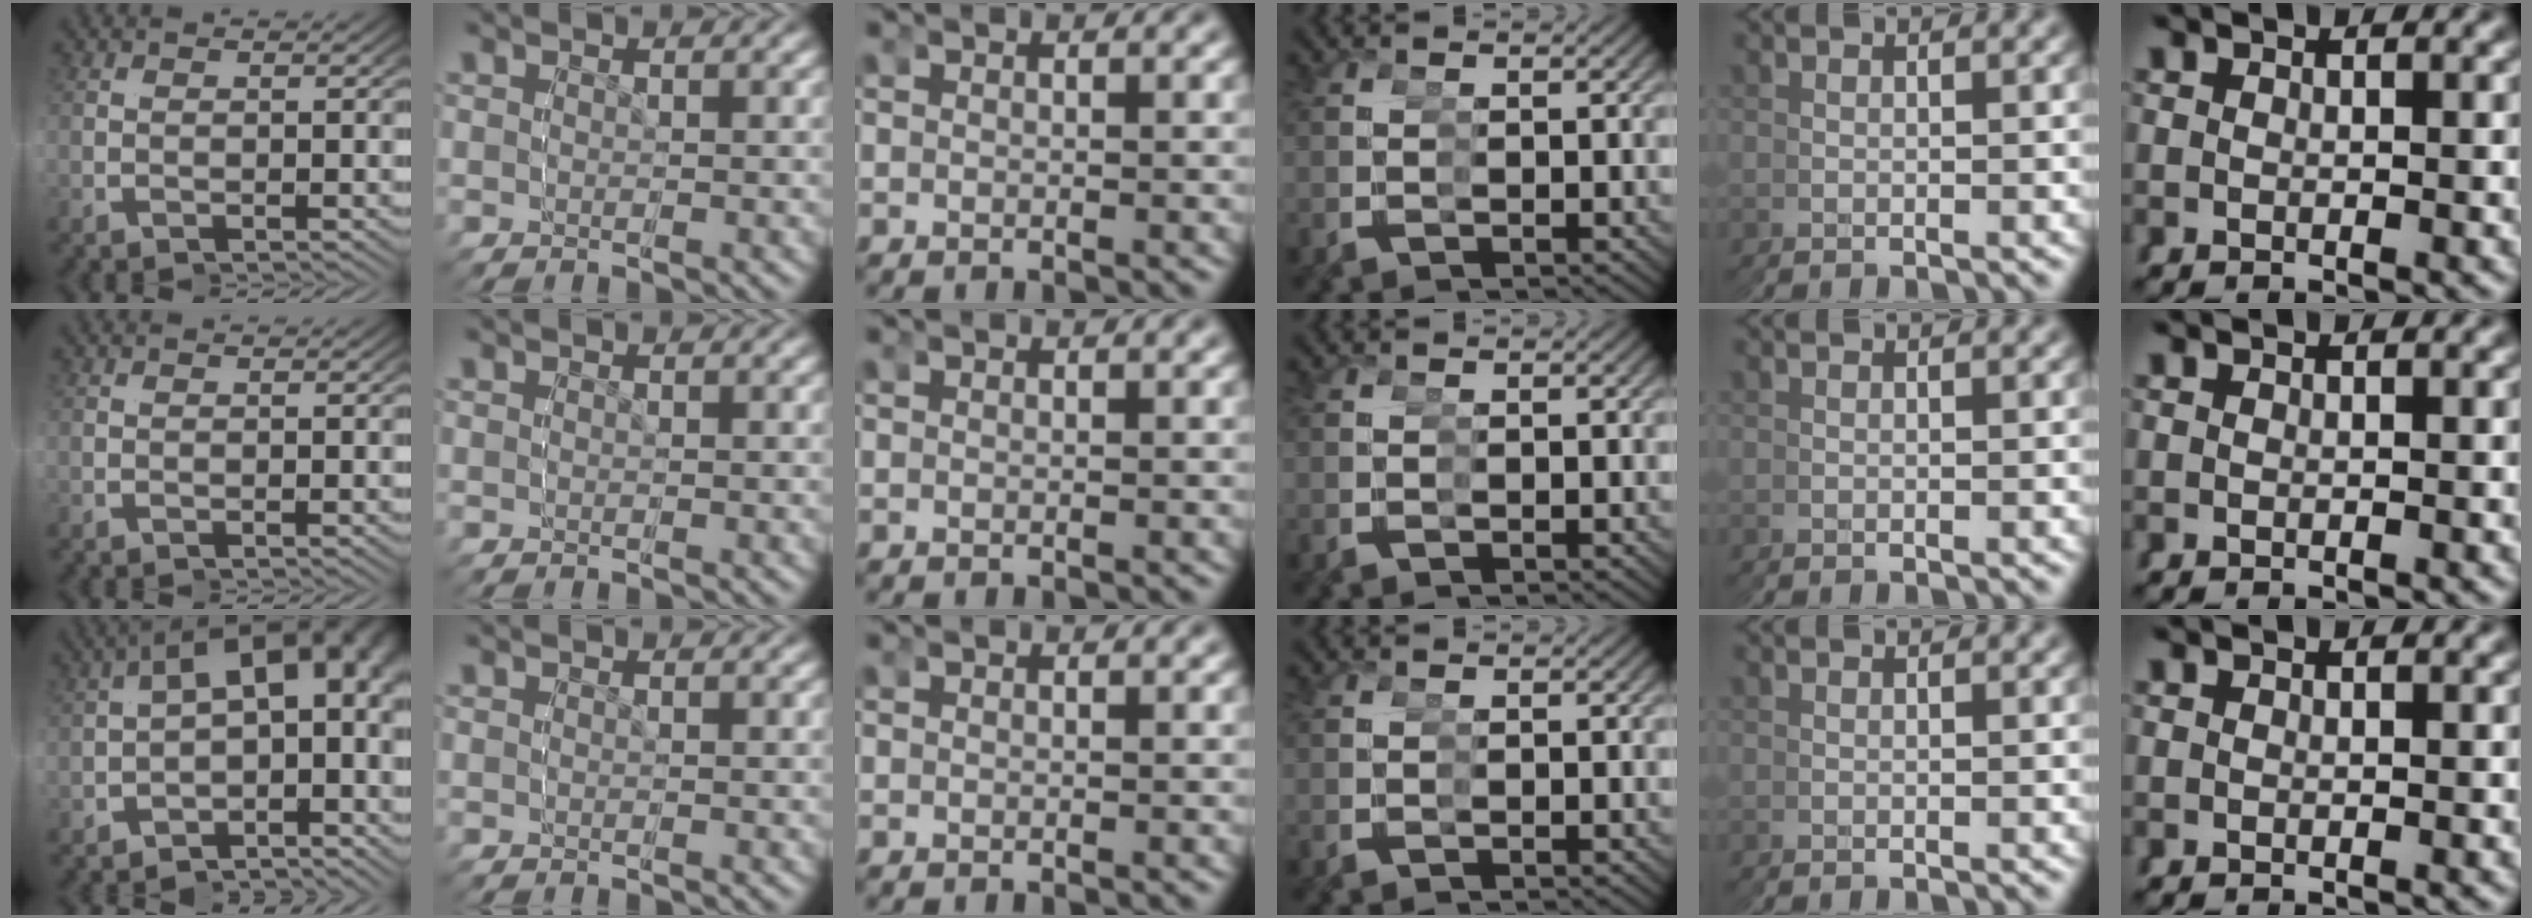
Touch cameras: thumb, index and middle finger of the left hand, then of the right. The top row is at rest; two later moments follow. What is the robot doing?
{"motion": "grasp_and_lifting", "object": "legos"}